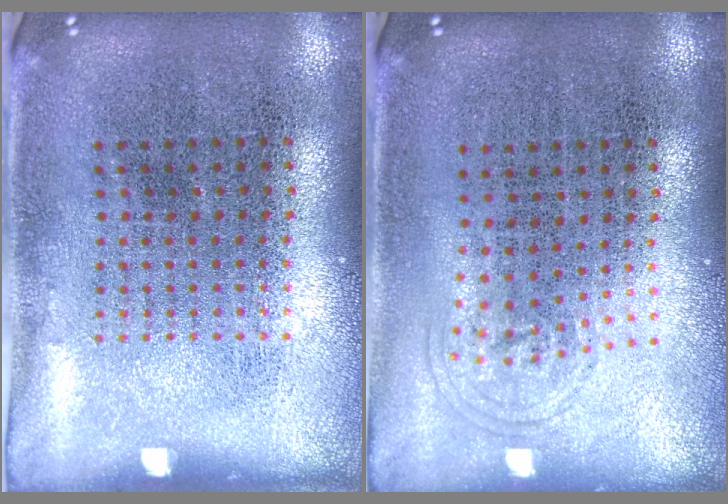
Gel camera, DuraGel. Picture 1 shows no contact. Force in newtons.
{"total": 0.8, "press": 0.6, "slide": 0.5}